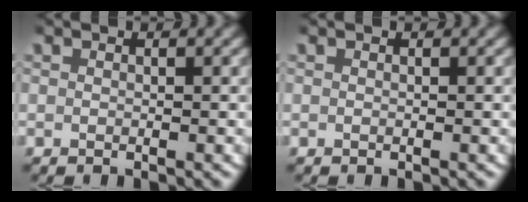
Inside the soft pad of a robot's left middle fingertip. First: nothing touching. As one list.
[{"total": 0.0}]